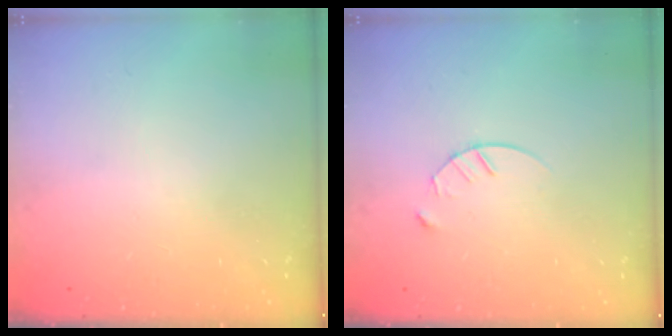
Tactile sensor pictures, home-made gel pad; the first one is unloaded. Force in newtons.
{"total": 4.1, "press": 4.1, "slide": 0.5}